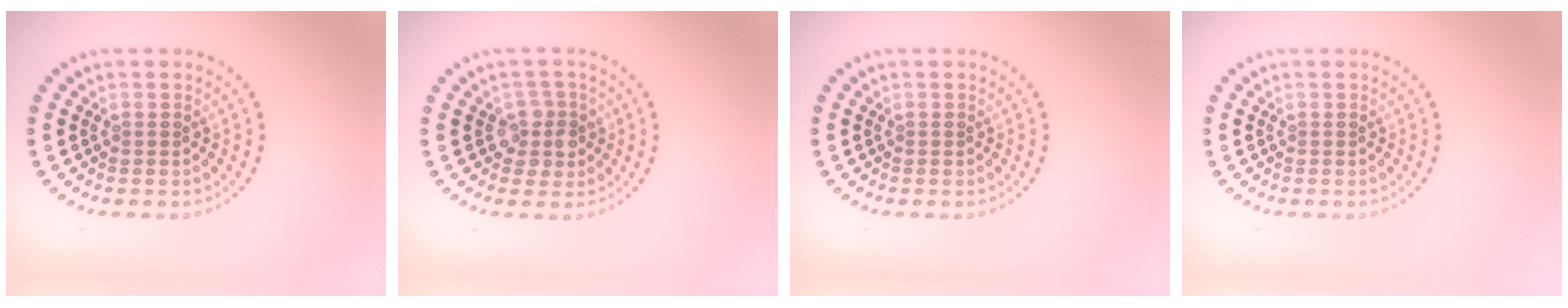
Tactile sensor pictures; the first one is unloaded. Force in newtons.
{"total": 2.3, "press": 2.0, "slide": 1.1}
{"total": 0.0}
{"total": 0.0}